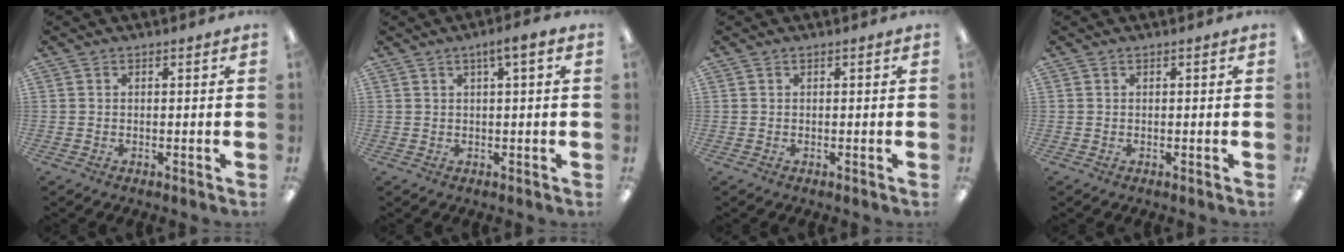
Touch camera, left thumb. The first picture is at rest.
{"total": 3.4, "force": [1.6, 0.4, 3.0], "torque": [-0.052, 0.001, 0.023]}
{"total": 0.0}
{"total": 0.0}